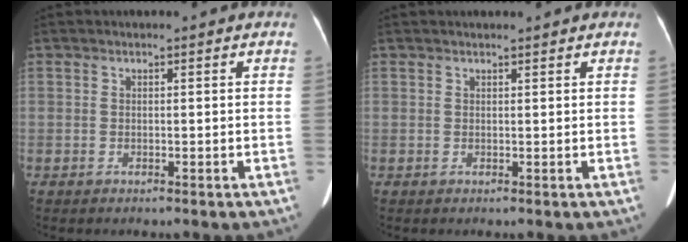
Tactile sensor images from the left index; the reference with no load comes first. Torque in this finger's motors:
{"motor_torque": [0.15, 0.04, 0.05, 0.01]}